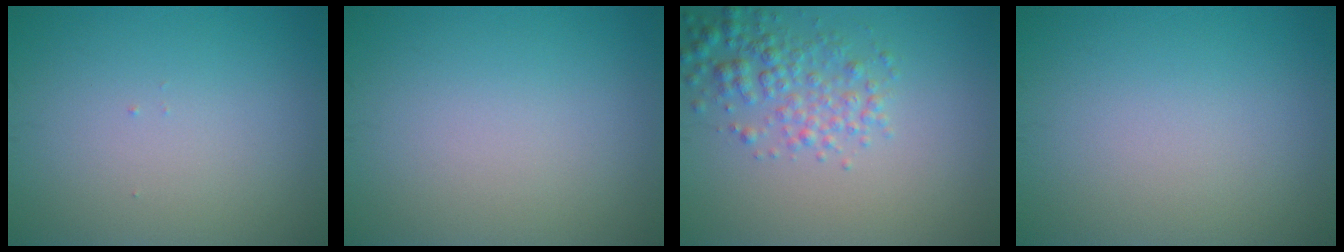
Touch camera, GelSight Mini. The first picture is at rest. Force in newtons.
{"total": 0.0}
{"total": 3.3, "press": 3.3, "slide": 0.1}
{"total": 0.0}